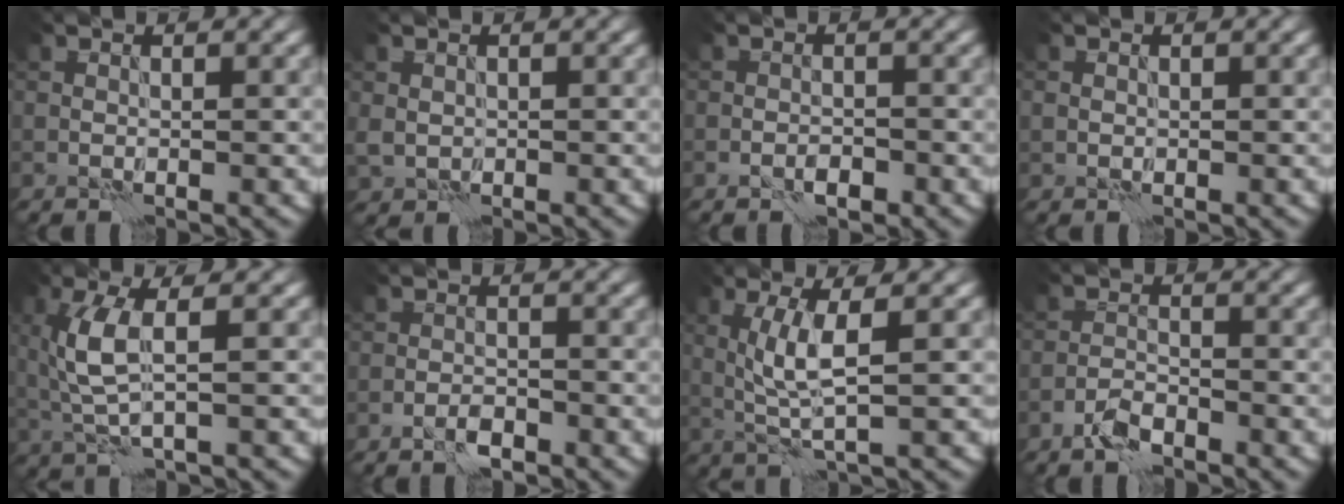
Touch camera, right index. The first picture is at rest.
{"total": 1.1, "force": [0.2, 1.0, 0.5], "torque": [-0.013, -0.001, 0.005]}
{"total": 1.7, "force": [-1.0, 0.9, 1.0], "torque": [-0.013, 0.003, -0.020]}
{"total": 0.7, "force": [0.2, 0.7, 0.2], "torque": [-0.003, -0.002, 0.003]}
{"total": 4.6, "force": [0.7, 1.5, 4.3], "torque": [-0.107, -0.002, 0.014]}
{"total": 1.9, "force": [-1.4, 0.7, 1.2], "torque": [-0.017, 0.004, -0.027]}
{"total": 3.9, "force": [0.7, 0.5, 3.8], "torque": [-0.084, 0.001, 0.018]}
{"total": 2.3, "force": [-1.8, 0.8, 1.2], "torque": [-0.023, 0.005, -0.040]}